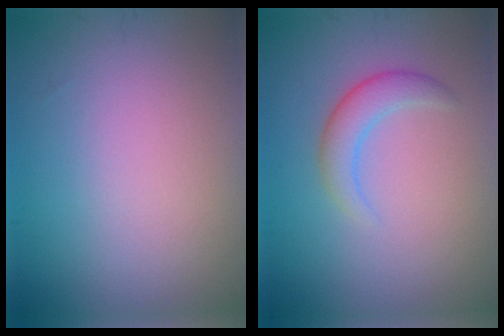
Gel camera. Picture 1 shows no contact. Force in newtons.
{"total": 2.5, "press": 2.5, "slide": 0.1}